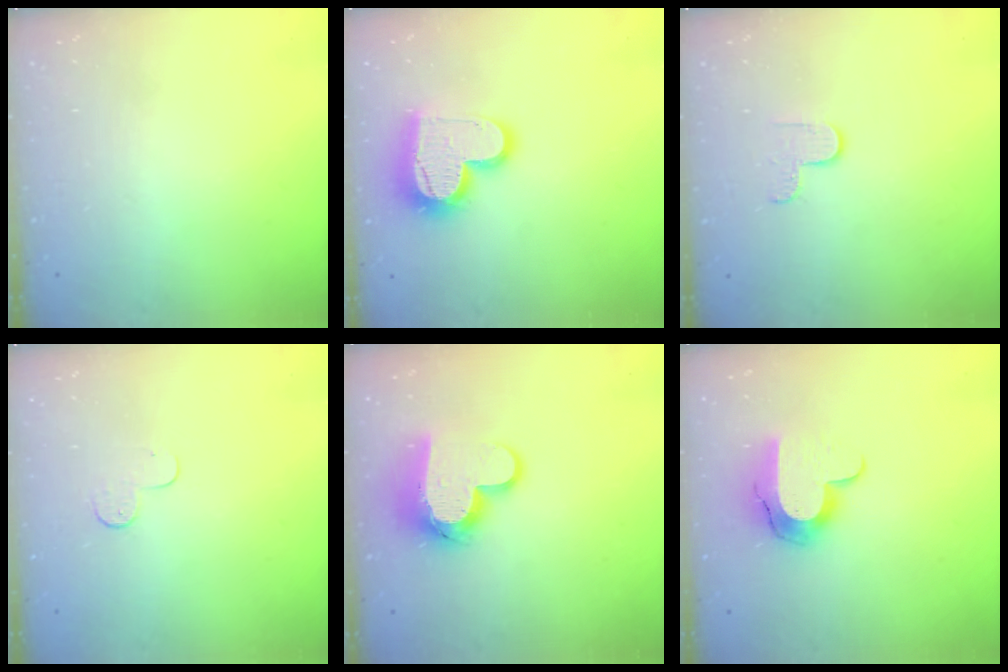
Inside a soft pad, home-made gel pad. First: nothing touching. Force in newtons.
{"total": 15.2, "press": 15.1, "slide": 1.4}
{"total": 2.9, "press": 2.9, "slide": 0.3}
{"total": 5.0, "press": 4.9, "slide": 0.5}
{"total": 13.2, "press": 13.2, "slide": 0.9}
{"total": 10.8, "press": 10.7, "slide": 0.7}